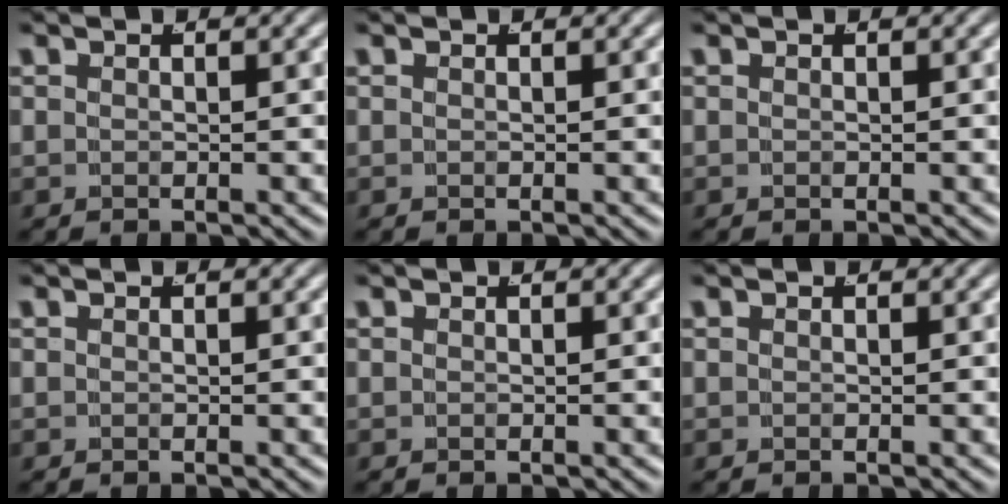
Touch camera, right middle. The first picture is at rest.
{"total": 0.0}
{"total": 0.0}
{"total": 0.0}
{"total": 0.0}
{"total": 0.0}